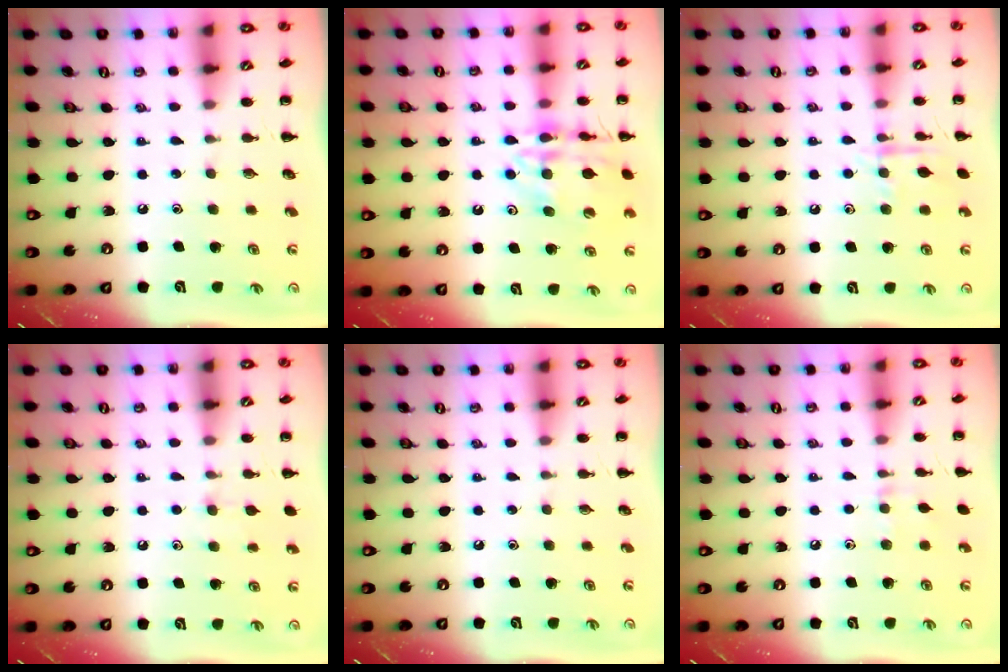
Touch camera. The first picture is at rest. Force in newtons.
{"total": 15.8, "press": 15.7, "slide": 2.0}
{"total": 9.6, "press": 9.6, "slide": 0.6}
{"total": 5.3, "press": 4.9, "slide": 2.0}
{"total": 0.0}
{"total": 5.4, "press": 5.1, "slide": 1.9}